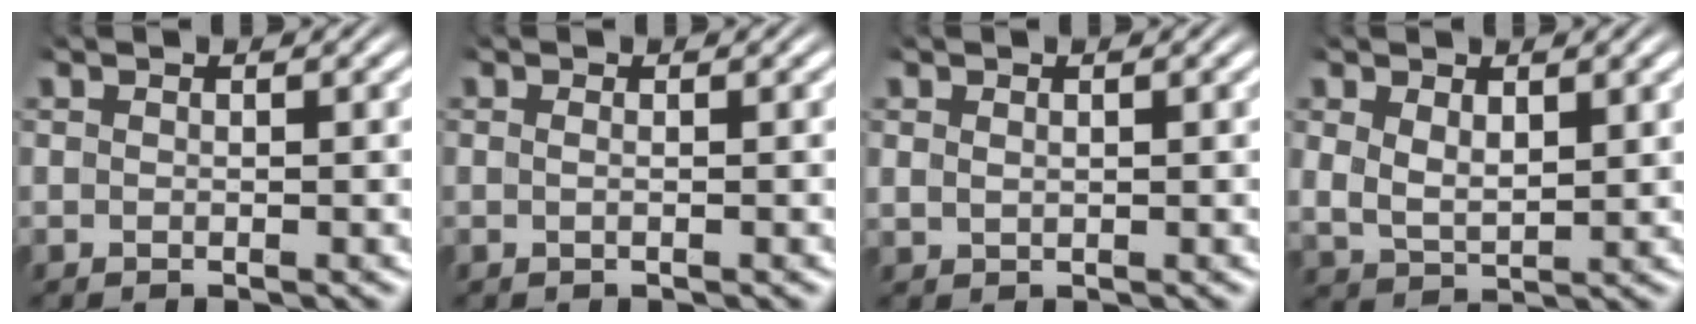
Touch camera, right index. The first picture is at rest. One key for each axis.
{"total": 0.6, "fx": -0.2, "fy": -0.3, "fz": 0.4, "tx": -0.010, "ty": -0.005, "tz": -0.002}
{"total": 0.6, "fx": 0.4, "fy": 0.2, "fz": 0.4, "tx": -0.010, "ty": -0.004, "tz": 0.017}
{"total": 4.1, "fx": 0.8, "fy": 3.4, "fz": 2.2, "tx": -0.065, "ty": -0.021, "tz": 0.022}